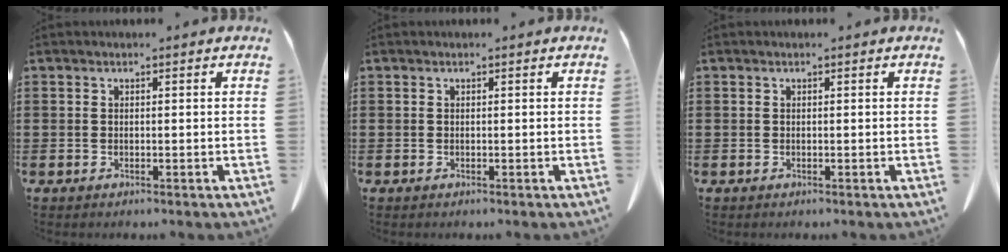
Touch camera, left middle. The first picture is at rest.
{"total": 0.0}
{"total": 0.0}